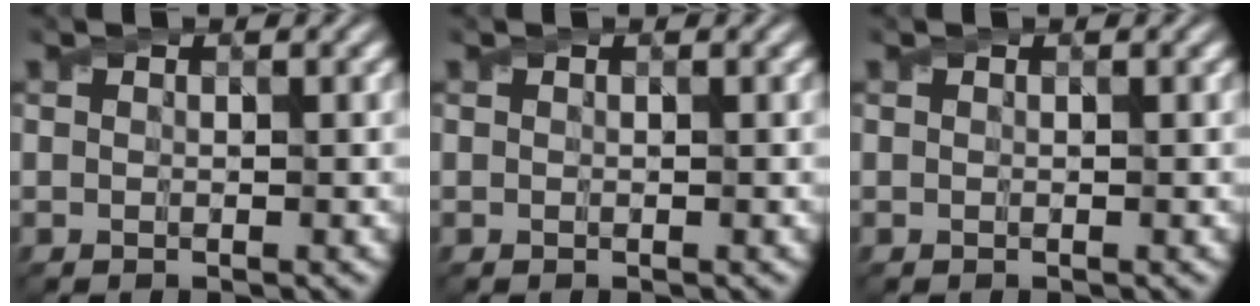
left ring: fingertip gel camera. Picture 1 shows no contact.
{"total": 0.0}
{"total": 0.0}